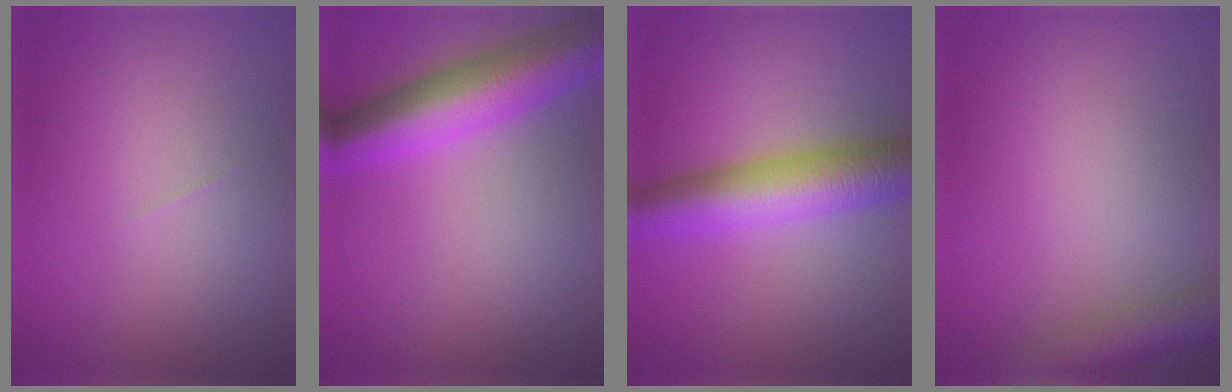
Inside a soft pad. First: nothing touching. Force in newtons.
{"total": 9.0, "press": 9.0, "slide": 0.2}
{"total": 7.9, "press": 7.9, "slide": 0.1}
{"total": 4.9, "press": 4.9, "slide": 0.3}